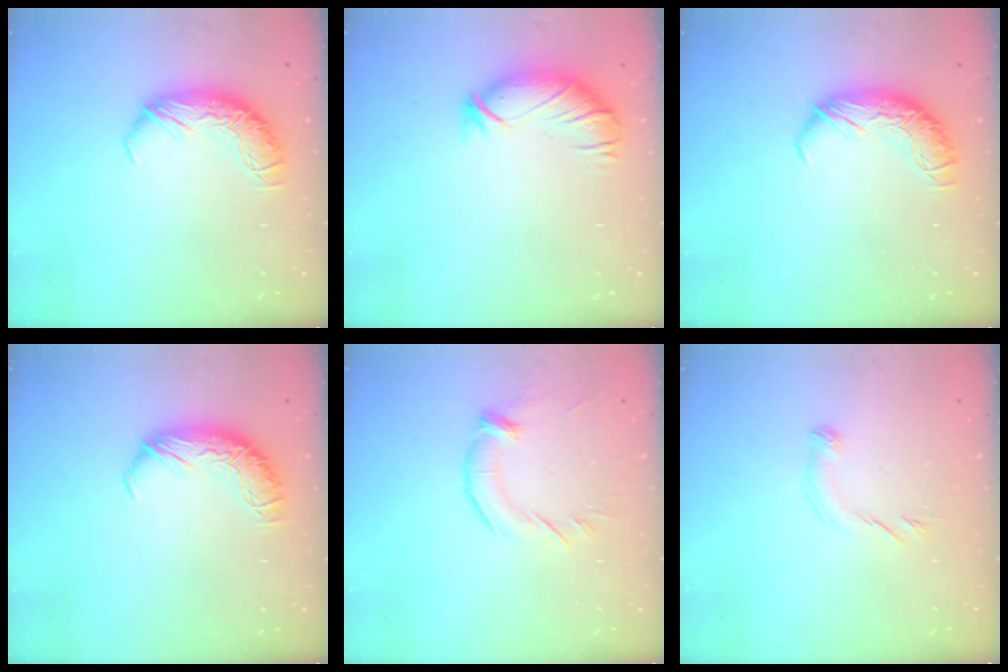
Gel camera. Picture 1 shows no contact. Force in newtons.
{"total": 2.8, "press": 2.3, "slide": 1.6}
{"total": 0.0}
{"total": 0.0}
{"total": 1.9, "press": 1.6, "slide": 1.1}
{"total": 6.5, "press": 6.5, "slide": 1.0}